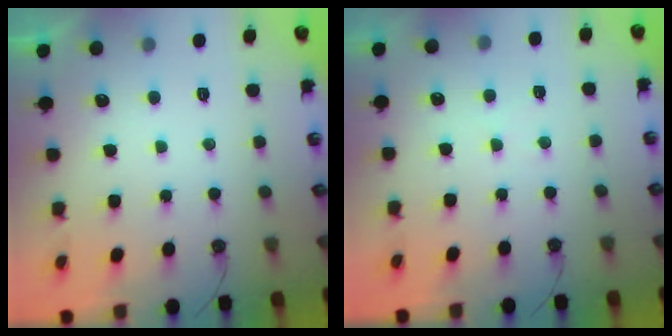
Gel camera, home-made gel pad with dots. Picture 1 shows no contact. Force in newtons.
{"total": 3.3, "press": 3.3, "slide": 0.5}